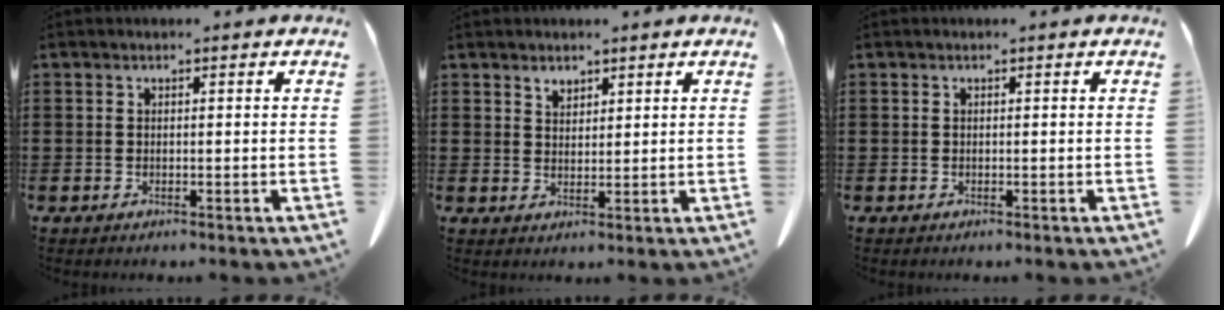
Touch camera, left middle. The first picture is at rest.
{"total": 2.0, "force": [1.8, 0.7, 0.5], "torque": [-0.004, -0.006, 0.033]}
{"total": 0.0}